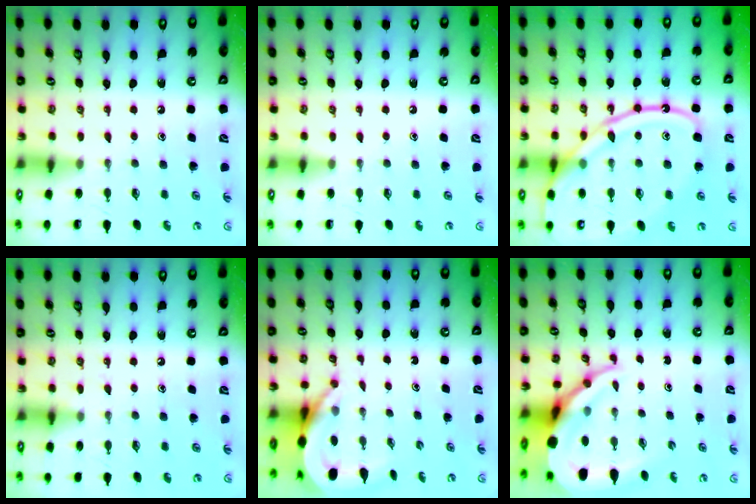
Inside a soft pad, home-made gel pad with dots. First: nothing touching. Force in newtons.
{"total": 0.0}
{"total": 18.0, "press": 17.9, "slide": 1.7}
{"total": 5.3, "press": 5.2, "slide": 0.7}
{"total": 6.2, "press": 6.1, "slide": 0.7}
{"total": 13.1, "press": 13.1, "slide": 1.5}